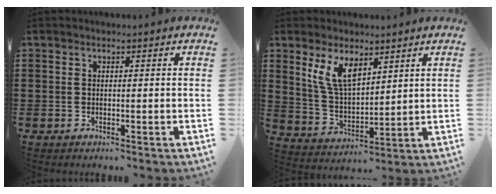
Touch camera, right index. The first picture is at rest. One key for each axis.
{"total": 8.0, "fx": 4.6, "fy": 3.7, "fz": 5.4, "tx": -0.127, "ty": -0.009, "tz": 0.082}